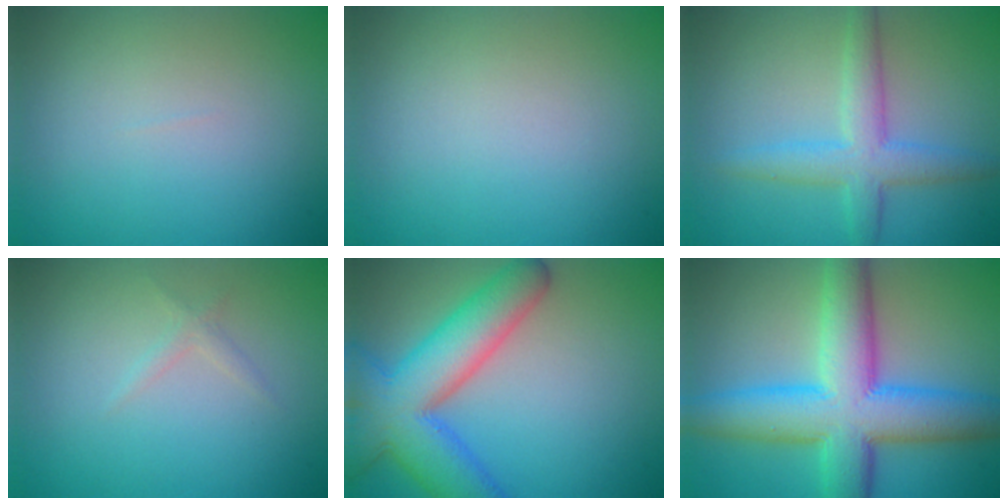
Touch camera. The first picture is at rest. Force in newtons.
{"total": 0.0}
{"total": 4.2, "press": 4.2, "slide": 0.1}
{"total": 0.9, "press": 0.9, "slide": 0.0}
{"total": 9.9, "press": 9.9, "slide": 0.4}
{"total": 11.2, "press": 11.2, "slide": 0.2}